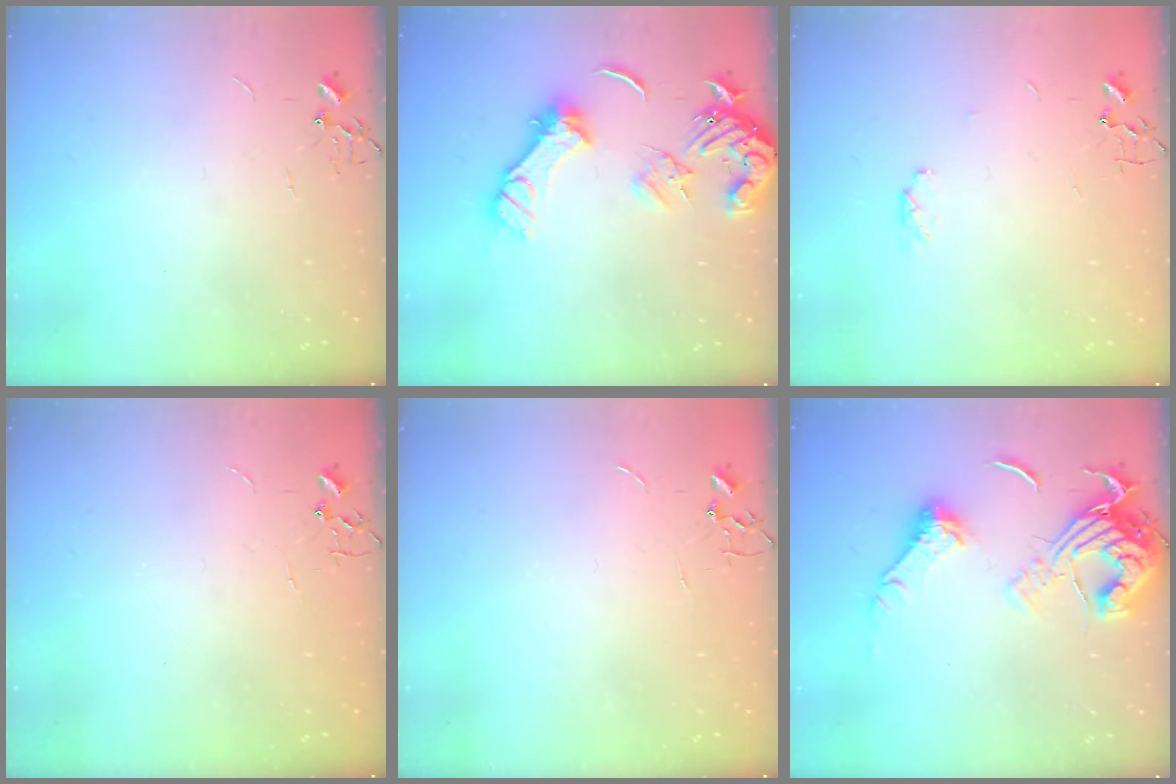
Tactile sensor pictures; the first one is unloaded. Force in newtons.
{"total": 13.9, "press": 13.6, "slide": 2.7}
{"total": 4.2, "press": 4.1, "slide": 1.0}
{"total": 0.0}
{"total": 0.0}
{"total": 16.8, "press": 16.7, "slide": 1.8}